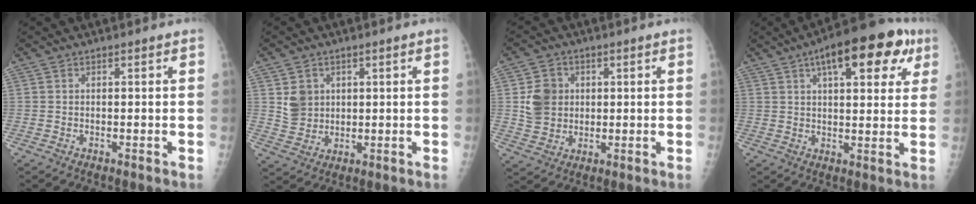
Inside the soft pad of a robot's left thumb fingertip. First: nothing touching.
{"total": 5.6, "force": [1.5, 5.0, 2.0], "torque": [-0.014, -0.009, 0.037]}
{"total": 7.5, "force": [1.0, 6.7, 3.1], "torque": [-0.031, -0.002, 0.020]}
{"total": 17.4, "force": [8.2, 7.1, 13.6], "torque": [-0.161, 0.003, 0.109]}